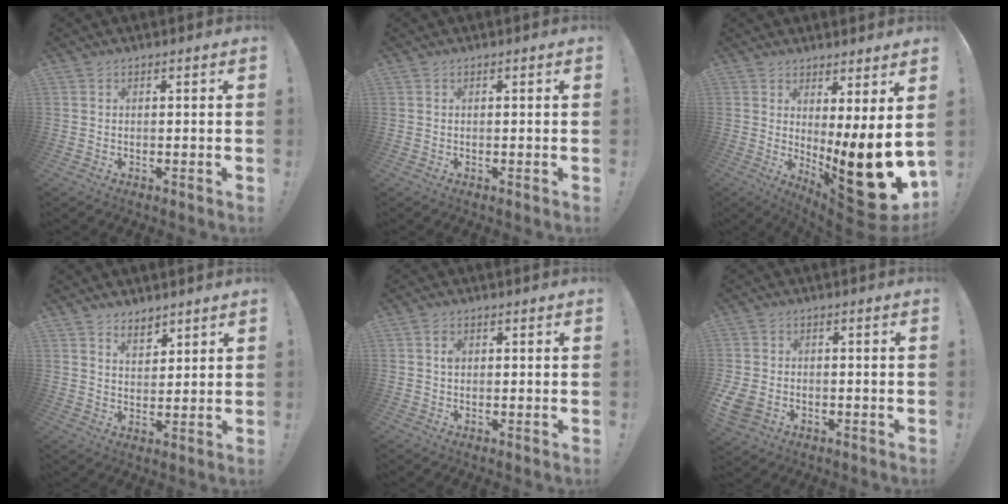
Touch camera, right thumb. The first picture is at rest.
{"total": 0.0}
{"total": 17.6, "force": [-3.2, 3.5, 17.0], "torque": [-0.221, -0.025, -0.042]}
{"total": 5.2, "force": [4.3, 2.6, 1.4], "torque": [-0.021, -0.030, 0.078]}
{"total": 1.5, "force": [0.4, 1.0, 1.1], "torque": [-0.008, -0.002, 0.002]}
{"total": 5.9, "force": [-1.9, 4.7, 3.2], "torque": [-0.074, 0.000, -0.029]}